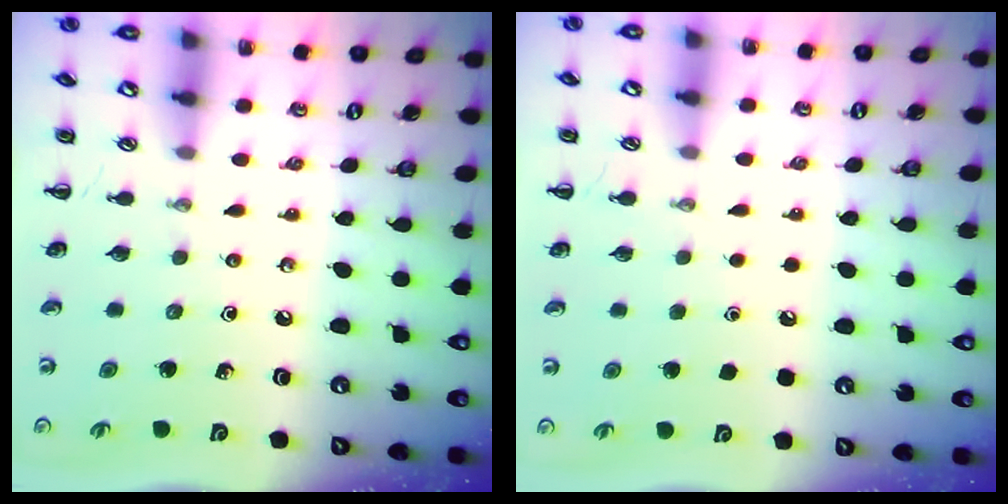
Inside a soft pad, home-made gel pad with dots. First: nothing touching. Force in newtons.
{"total": 1.8, "press": 1.8, "slide": 0.1}